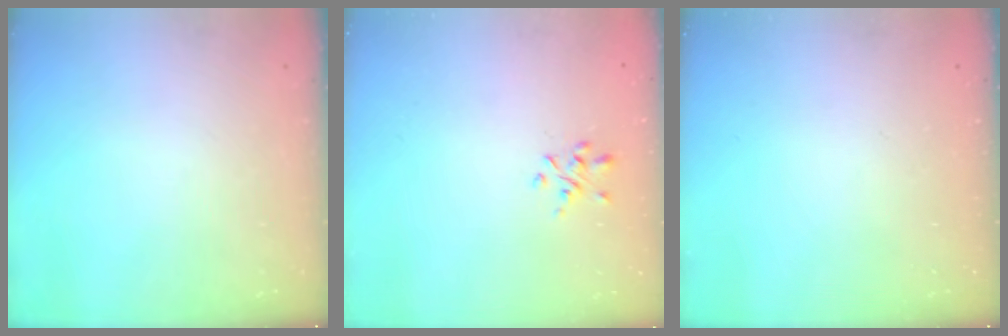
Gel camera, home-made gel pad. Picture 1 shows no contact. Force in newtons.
{"total": 1.8, "press": 1.6, "slide": 0.6}
{"total": 0.0}